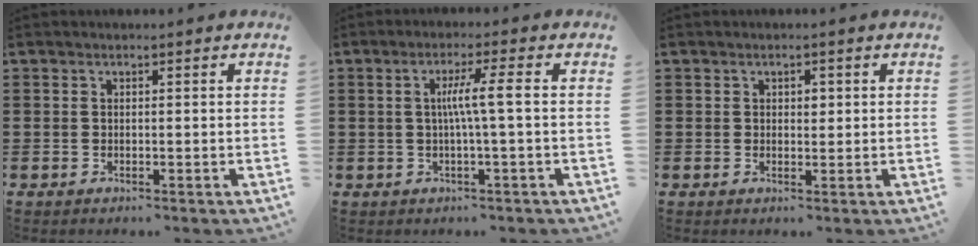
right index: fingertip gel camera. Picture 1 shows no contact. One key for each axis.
{"total": 4.6, "fx": -0.1, "fy": -0.3, "fz": 4.6, "tx": -0.086, "ty": -0.004, "tz": -0.008}
{"total": 1.1, "fx": 0.3, "fy": 0.8, "fz": 0.8, "tx": -0.007, "ty": 0.003, "tz": 0.004}